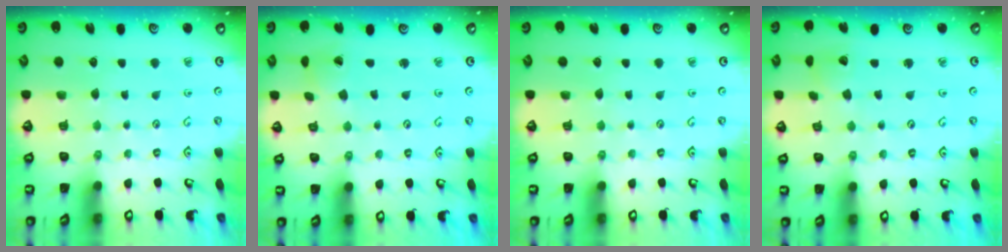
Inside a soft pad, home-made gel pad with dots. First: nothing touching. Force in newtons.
{"total": 1.6, "press": 1.6, "slide": 0.2}
{"total": 0.0}
{"total": 2.5, "press": 2.5, "slide": 0.3}